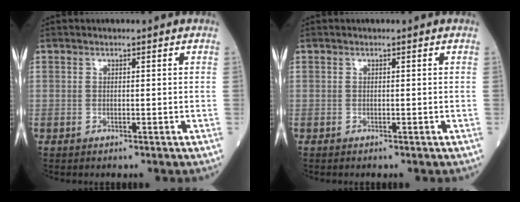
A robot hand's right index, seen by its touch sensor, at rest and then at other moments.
{"total": 0.0}